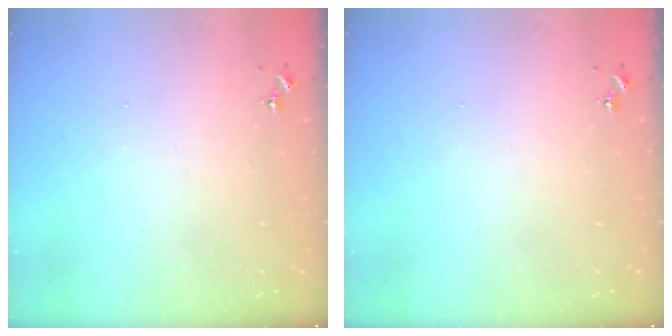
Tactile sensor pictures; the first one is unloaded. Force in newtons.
{"total": 0.0}